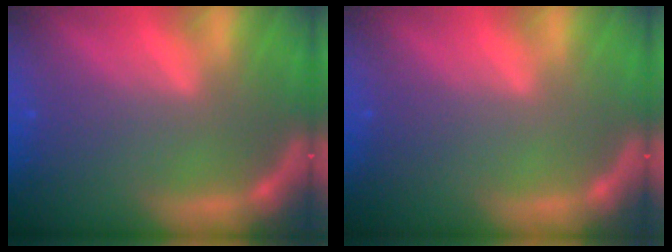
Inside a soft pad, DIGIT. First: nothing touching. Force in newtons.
{"total": 0.0}